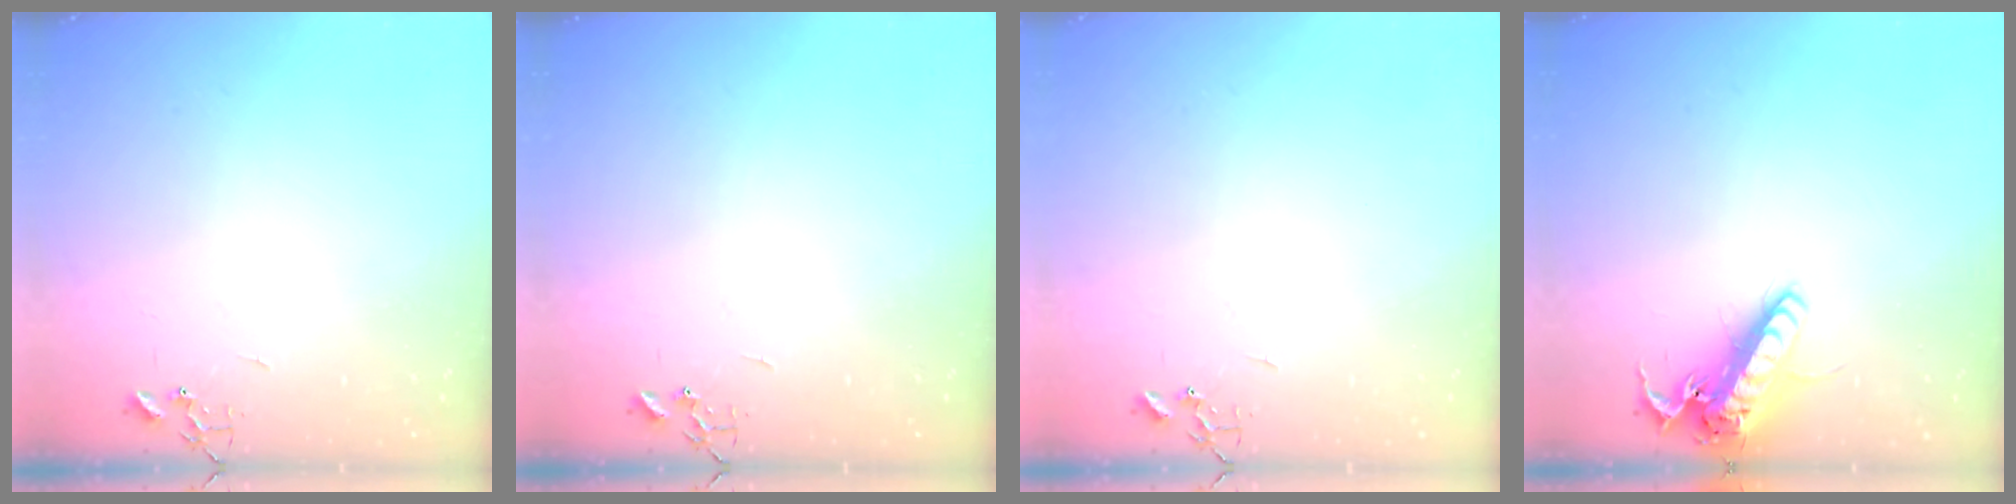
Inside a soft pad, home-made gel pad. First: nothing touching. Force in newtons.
{"total": 0.0}
{"total": 0.0}
{"total": 16.4, "press": 16.1, "slide": 3.2}